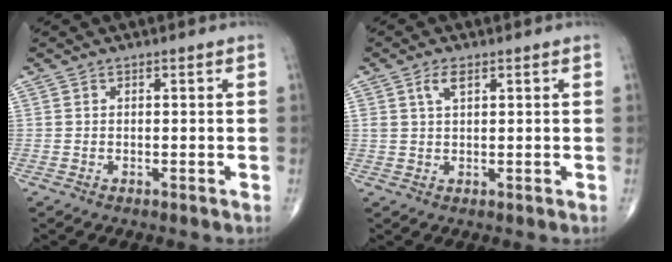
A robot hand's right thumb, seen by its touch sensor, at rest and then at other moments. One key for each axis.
{"total": 2.8, "fx": 1.4, "fy": 1.2, "fz": 2.1, "tx": -0.042, "ty": 0.000, "tz": 0.030}